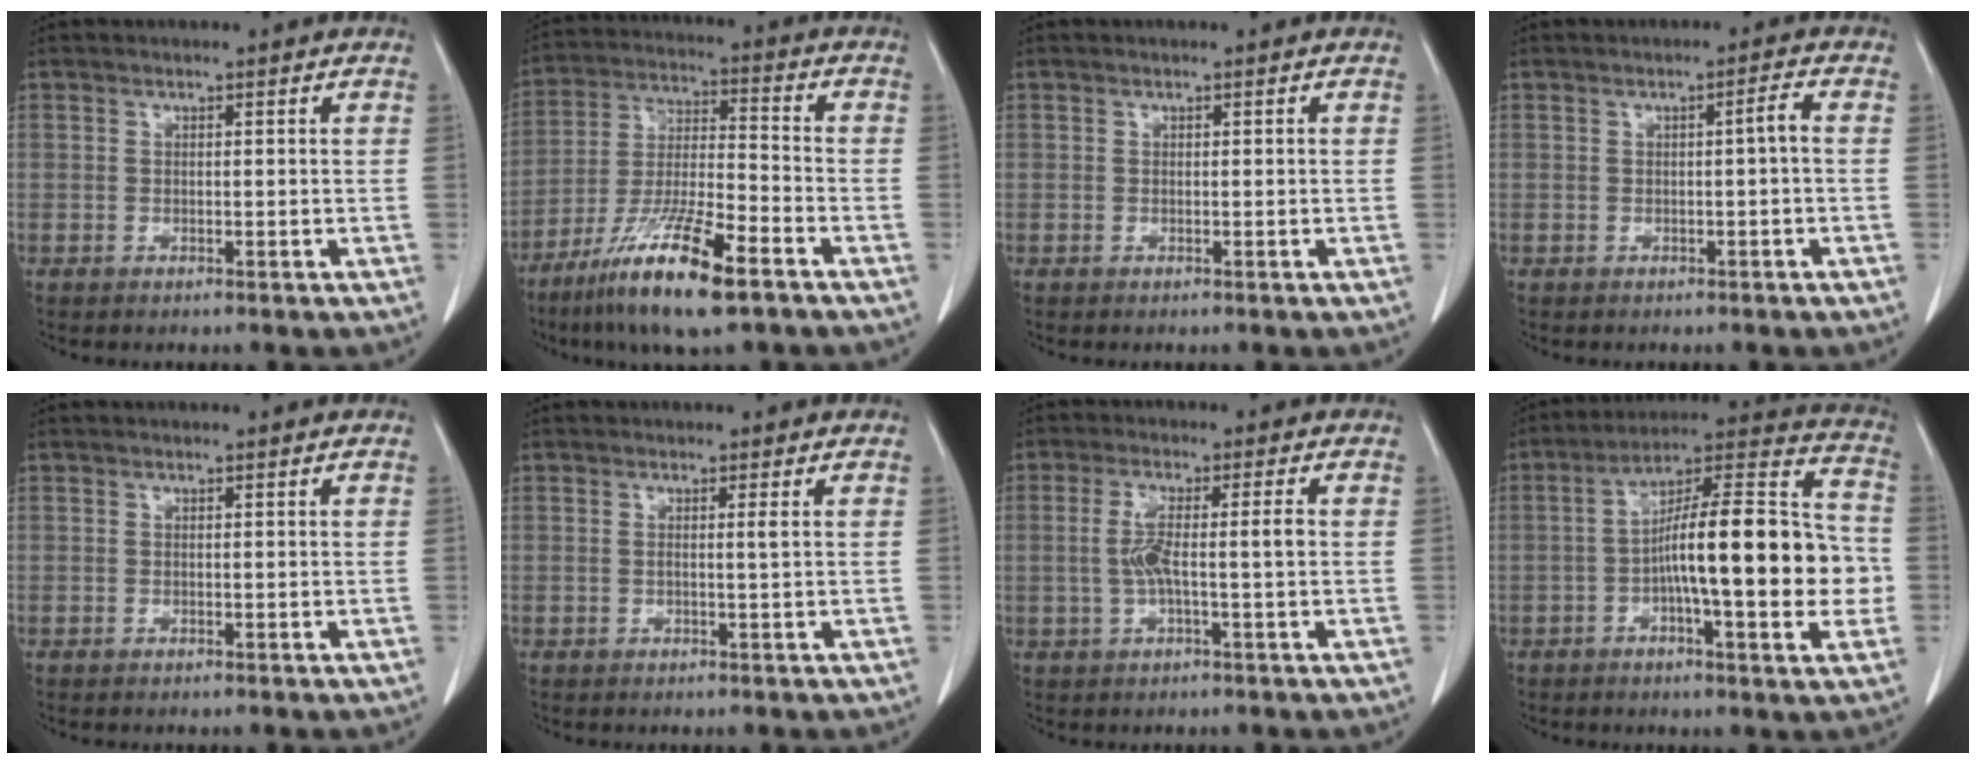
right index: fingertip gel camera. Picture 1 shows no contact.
{"total": 14.9, "force": [-9.2, 1.9, 11.6], "torque": [-0.232, -0.032, -0.168]}
{"total": 0.0}
{"total": 1.7, "force": [-0.2, -0.2, 1.7], "torque": [-0.025, 0.003, -0.004]}
{"total": 0.0}
{"total": 1.0, "force": [0.2, -0.3, 0.9], "torque": [-0.019, -0.001, 0.002]}
{"total": 5.5, "force": [-0.2, 0.4, 5.5], "torque": [-0.112, 0.009, -0.004]}
{"total": 20.0, "force": [-2.6, 3.5, 19.5], "torque": [-0.304, 0.025, -0.044]}